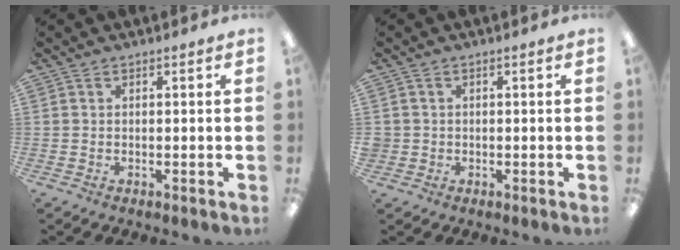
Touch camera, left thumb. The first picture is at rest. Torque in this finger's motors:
{"motor_torque": [-0.23, 0.19, -0.39, -0.11, 0.00]}